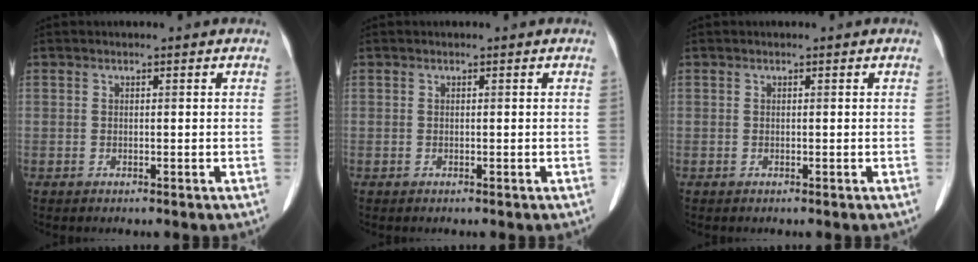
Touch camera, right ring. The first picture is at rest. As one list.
[{"total": 0.0}, {"total": 0.0}]